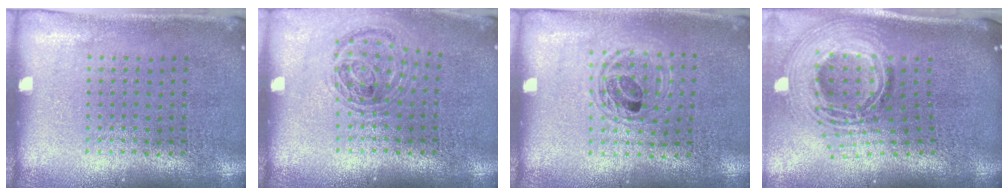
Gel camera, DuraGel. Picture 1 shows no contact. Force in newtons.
{"total": 0.9, "press": 0.9, "slide": 0.2}
{"total": 1.3, "press": 1.2, "slide": 0.4}
{"total": 2.8, "press": 2.0, "slide": 2.0}